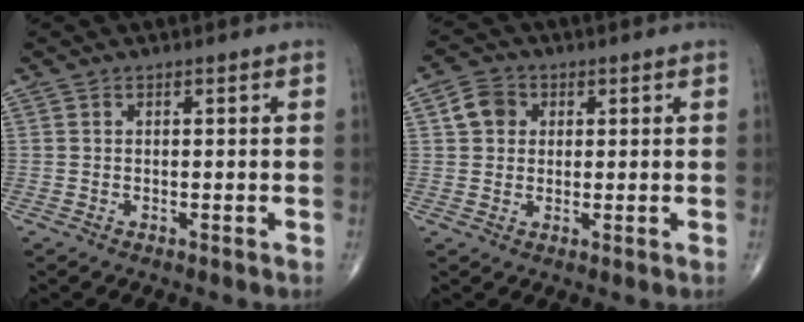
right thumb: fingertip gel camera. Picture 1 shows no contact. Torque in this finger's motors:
{"motor_torque": [-0.58, 0.17, -0.18, 0.05, 0.10]}